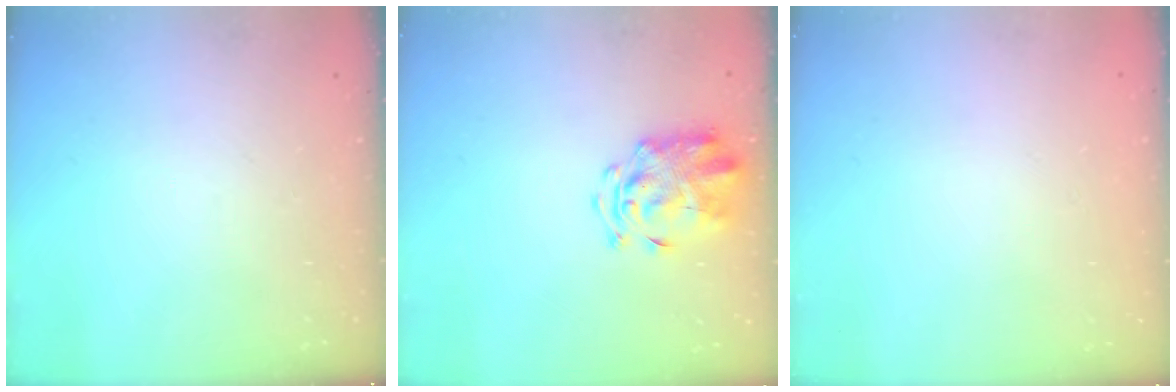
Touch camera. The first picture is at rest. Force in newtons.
{"total": 3.3, "press": 3.2, "slide": 0.8}
{"total": 1.8, "press": 1.8, "slide": 0.2}